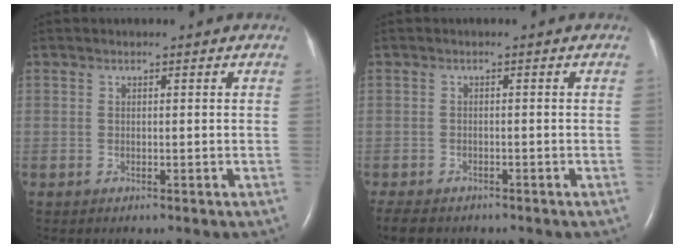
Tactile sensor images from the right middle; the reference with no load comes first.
{"total": 4.8, "force": [-3.9, 1.9, 2.0], "torque": [-0.035, -0.010, -0.057]}